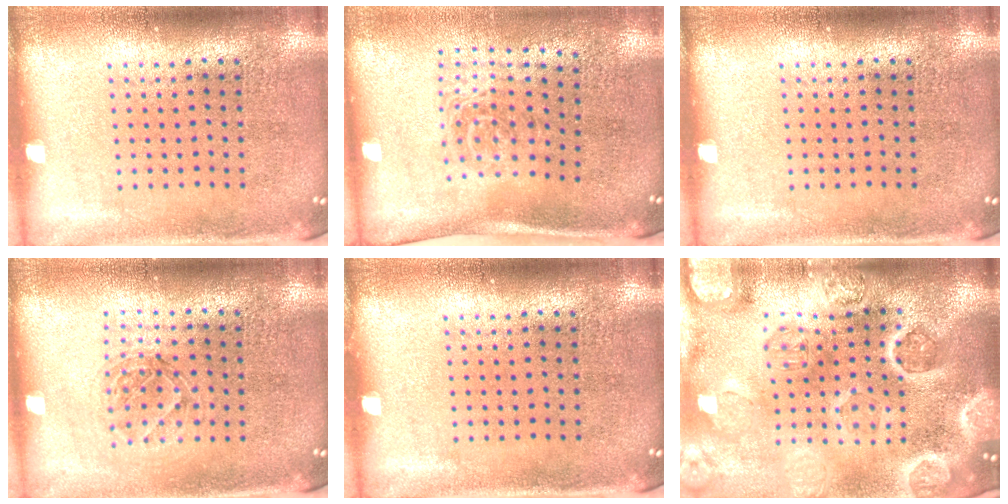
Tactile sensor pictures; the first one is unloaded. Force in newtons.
{"total": 1.7, "press": 1.2, "slide": 1.2}
{"total": 0.0}
{"total": 1.2, "press": 1.0, "slide": 0.5}
{"total": 0.0}
{"total": 5.1, "press": 4.5, "slide": 2.5}